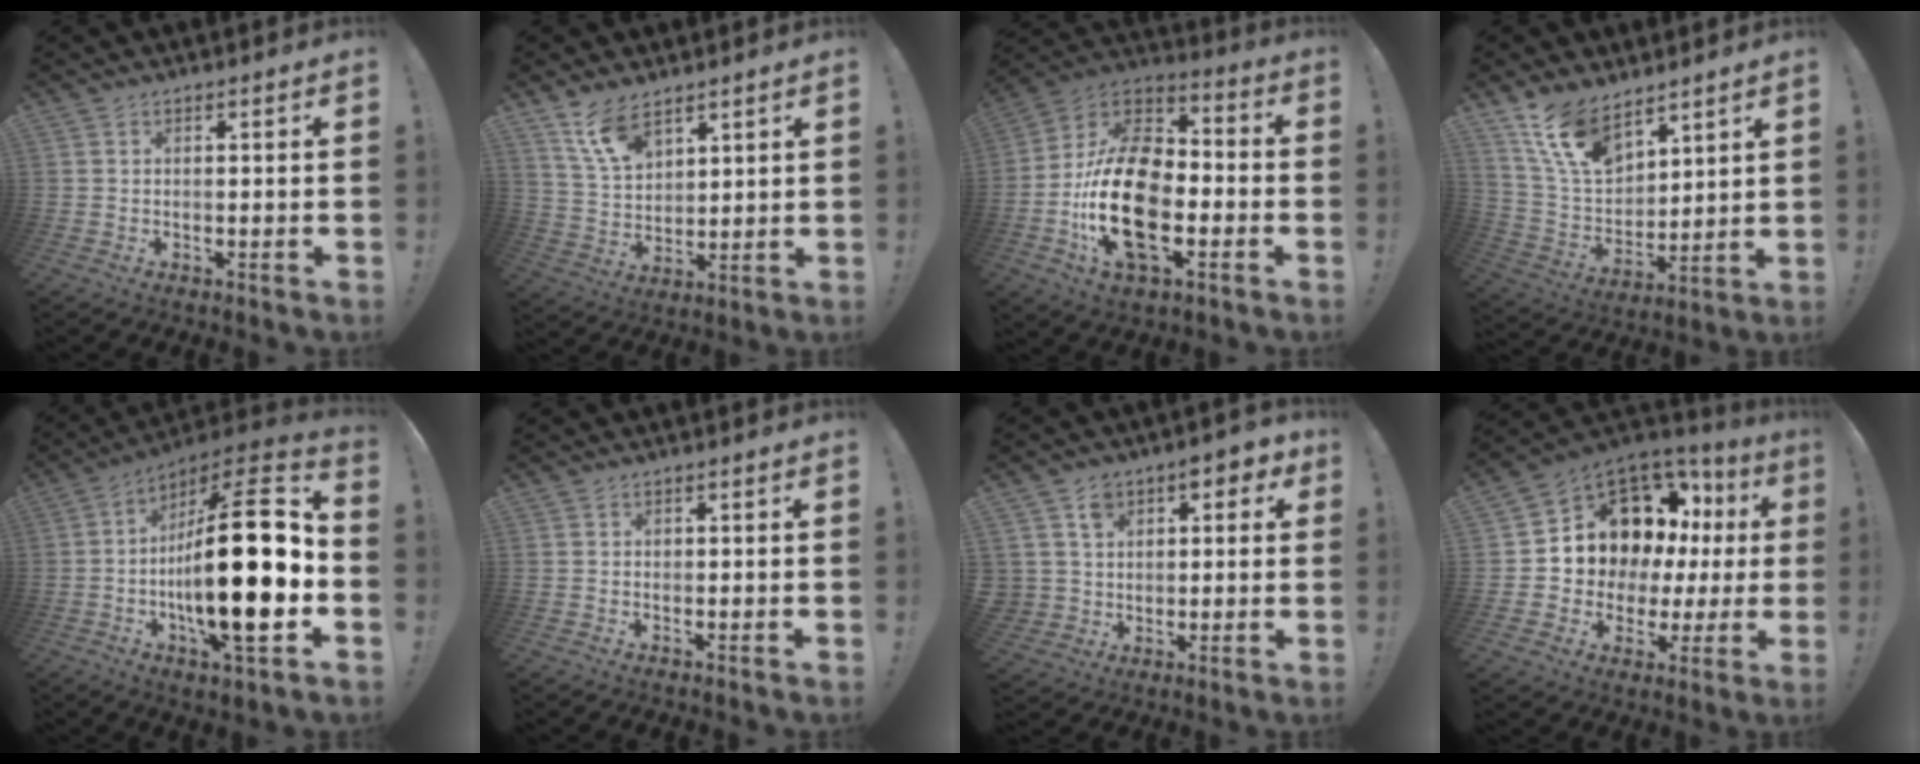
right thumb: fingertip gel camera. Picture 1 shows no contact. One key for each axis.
{"total": 11.1, "fx": 7.8, "fy": 5.6, "fz": 5.5, "tx": -0.114, "ty": -0.034, "tz": 0.153}
{"total": 24.5, "fx": -5.8, "fy": 14.8, "fz": 18.7, "tx": -0.348, "ty": 0.029, "tz": -0.090}
{"total": 14.8, "fx": 10.5, "fy": 7.4, "fz": 7.4, "tx": -0.155, "ty": -0.057, "tz": 0.203}
{"total": 28.2, "fx": -3.6, "fy": 8.5, "fz": 26.7, "tx": -0.446, "ty": 0.008, "tz": -0.063}
{"total": 0.7, "fx": 0.1, "fy": 0.7, "fz": 0.1, "tx": 0.002, "ty": 0.002, "tz": 0.000}
{"total": 7.7, "fx": 3.5, "fy": 6.3, "fz": 2.6, "tx": -0.029, "ty": -0.016, "tz": 0.065}
{"total": 12.4, "fx": 6.4, "fy": 8.9, "fz": 5.8, "tx": -0.084, "ty": -0.065, "tz": 0.135}